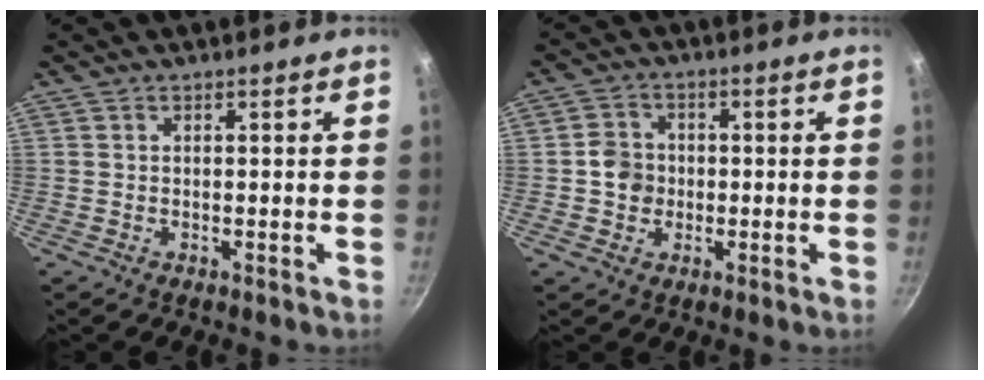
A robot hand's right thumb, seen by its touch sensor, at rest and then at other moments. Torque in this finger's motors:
{"motor_torque": [-0.12, 0.11, 0.09, -0.01, 0.00]}